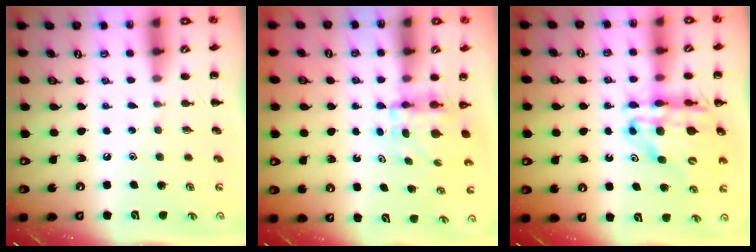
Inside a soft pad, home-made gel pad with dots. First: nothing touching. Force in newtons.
{"total": 3.9, "press": 3.9, "slide": 0.3}
{"total": 15.0, "press": 14.4, "slide": 4.1}